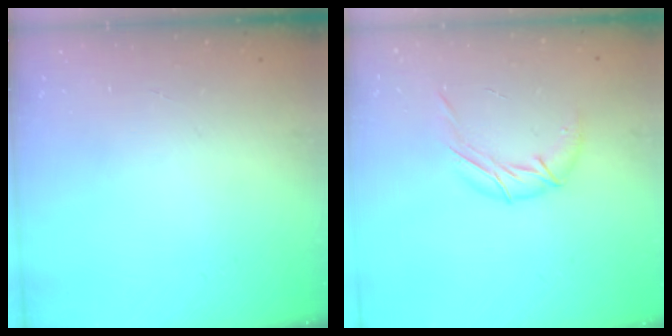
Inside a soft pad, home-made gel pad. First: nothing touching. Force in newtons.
{"total": 8.8, "press": 8.8, "slide": 0.8}